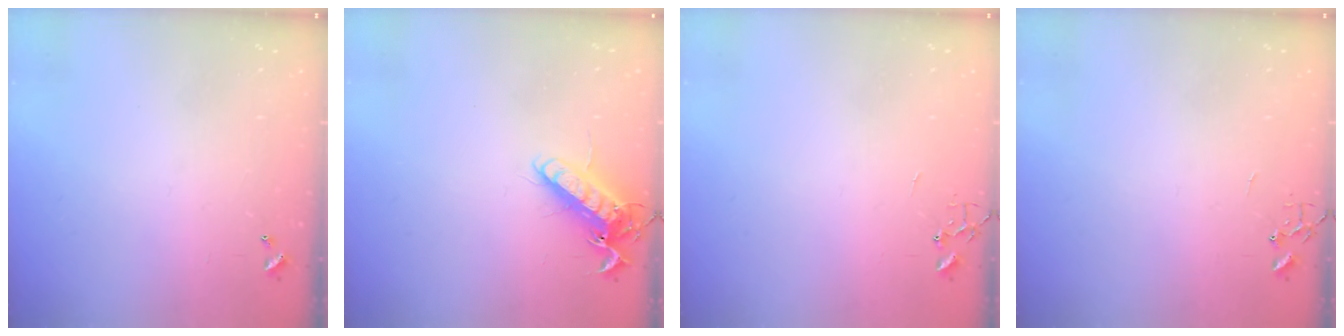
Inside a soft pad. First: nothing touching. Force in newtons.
{"total": 12.9, "press": 12.8, "slide": 1.7}
{"total": 0.0}
{"total": 0.0}